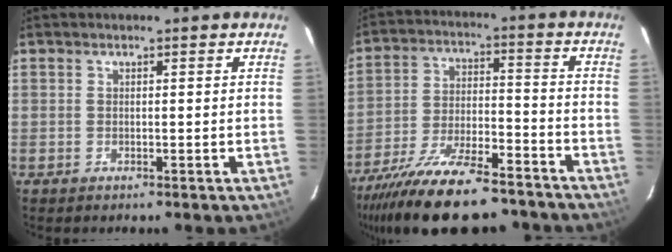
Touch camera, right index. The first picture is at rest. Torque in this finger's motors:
{"motor_torque": [1.09, -1.04, 1.05, 0.21]}